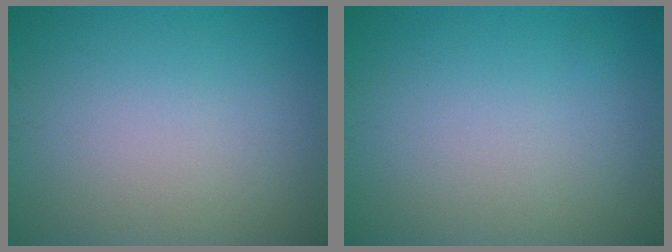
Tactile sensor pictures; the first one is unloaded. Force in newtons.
{"total": 0.0}